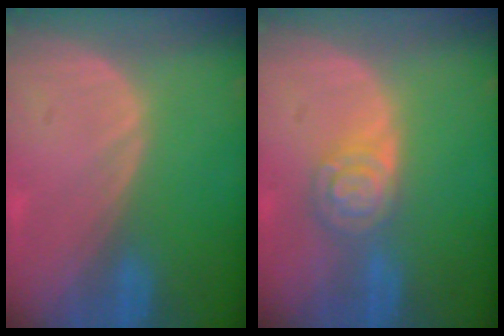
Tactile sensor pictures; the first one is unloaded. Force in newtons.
{"total": 5.5, "press": 4.8, "slide": 2.6}